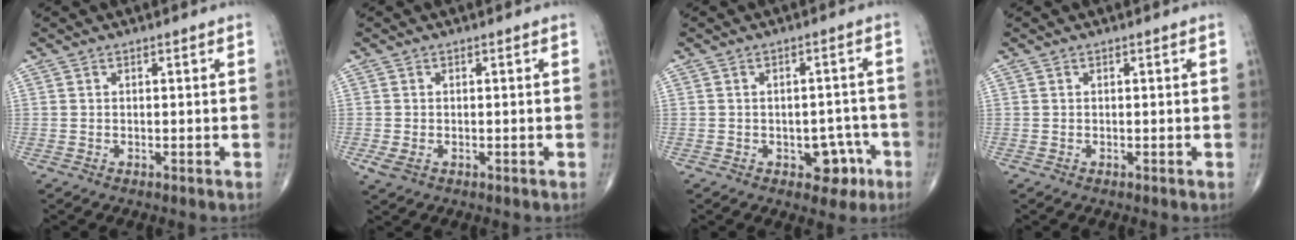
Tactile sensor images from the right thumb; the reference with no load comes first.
{"total": 2.3, "force": [-0.7, 1.4, 1.6], "torque": [-0.042, -0.002, -0.010]}
{"total": 5.8, "force": [-2.5, 3.8, 3.6], "torque": [-0.016, 0.023, -0.027]}
{"total": 0.0}